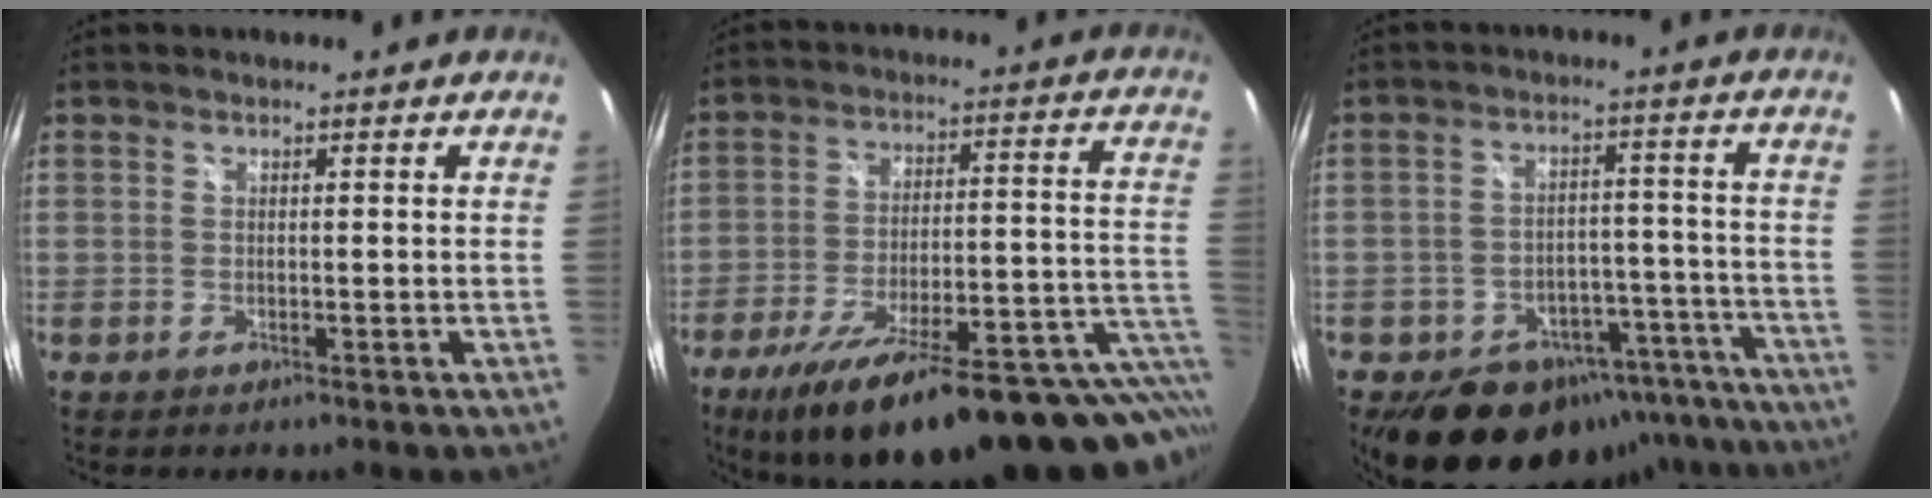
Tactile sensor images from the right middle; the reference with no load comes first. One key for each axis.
{"total": 32.9, "fx": -24.7, "fy": 7.9, "fz": 20.1, "tx": -0.264, "ty": -0.041, "tz": -0.336}
{"total": 20.1, "fx": -14.7, "fy": 11.6, "fz": 7.3, "tx": -0.140, "ty": 0.043, "tz": -0.169}